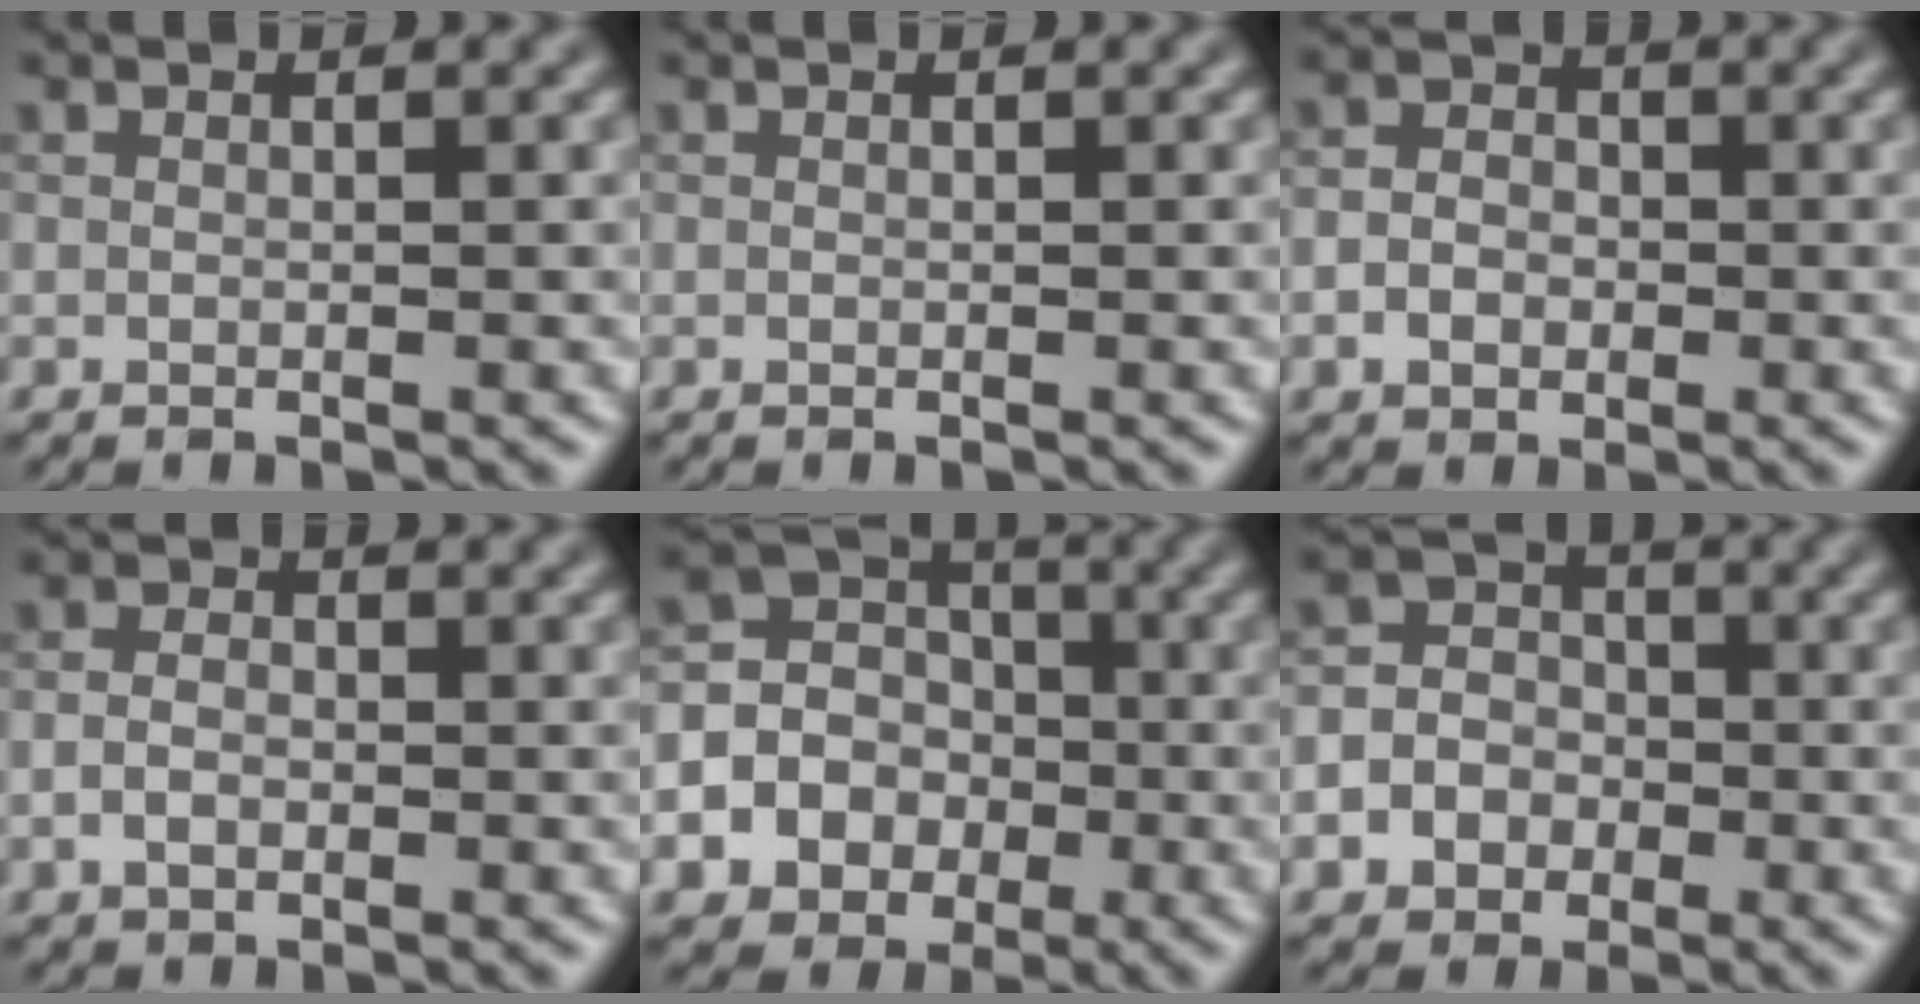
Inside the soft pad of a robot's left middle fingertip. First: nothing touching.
{"total": 0.0}
{"total": 2.5, "force": [-0.6, 2.1, 1.2], "torque": [-0.011, -0.002, -0.018]}
{"total": 1.9, "force": [-0.6, 1.4, 1.3], "torque": [-0.026, 0.001, -0.015]}
{"total": 8.0, "force": [-2.5, 7.1, 2.7], "torque": [-0.052, -0.001, -0.058]}
{"total": 5.7, "force": [-2.1, 5.1, 1.5], "torque": [-0.009, 0.001, -0.053]}